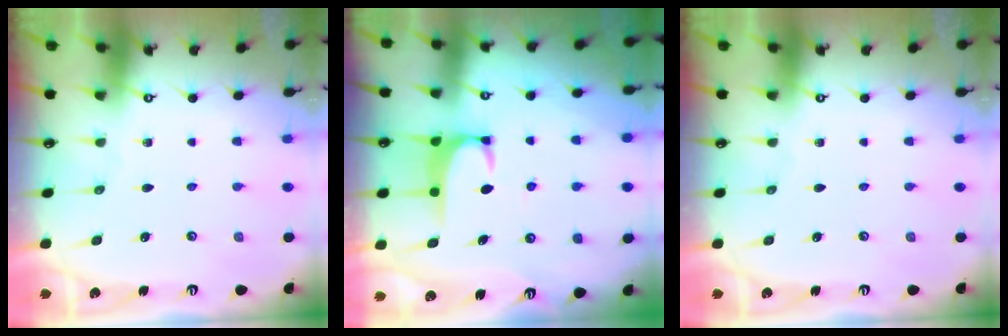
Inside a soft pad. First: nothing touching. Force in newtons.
{"total": 2.3, "press": 2.3, "slide": 0.6}
{"total": 0.0}